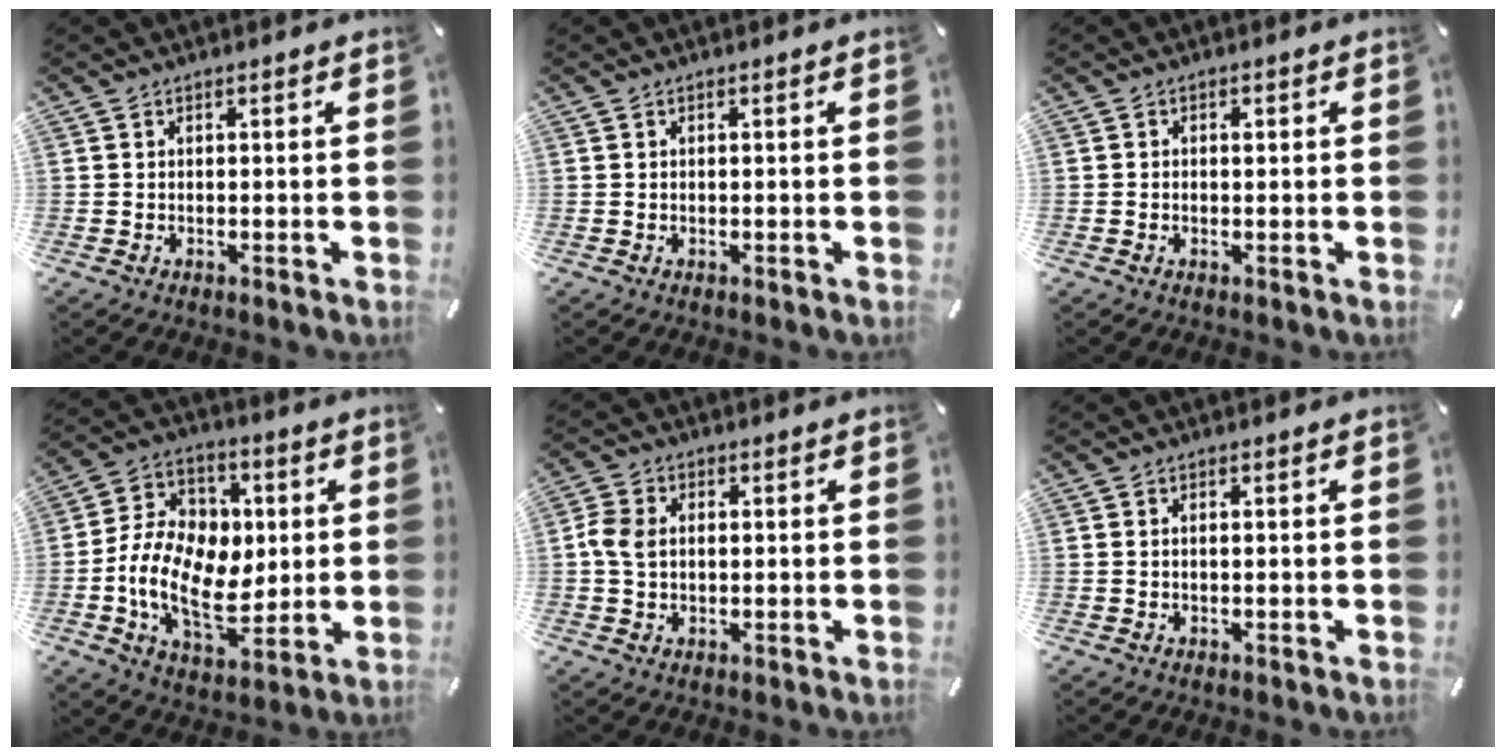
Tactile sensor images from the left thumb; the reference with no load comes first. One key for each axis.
{"total": 0.0}
{"total": 1.0, "fx": -0.1, "fy": 0.8, "fz": 0.6, "tx": -0.004, "ty": 0.001, "tz": -0.004}
{"total": 16.4, "fx": -1.7, "fy": 12.1, "fz": 11.0, "tx": -0.234, "ty": 0.008, "tz": -0.028}
{"total": 5.0, "fx": 0.4, "fy": 3.9, "fz": 3.2, "tx": -0.076, "ty": 0.006, "tz": 0.003}
{"total": 0.7, "fx": 0.0, "fy": 0.3, "fz": 0.7, "tx": -0.014, "ty": 0.003, "tz": -0.001}